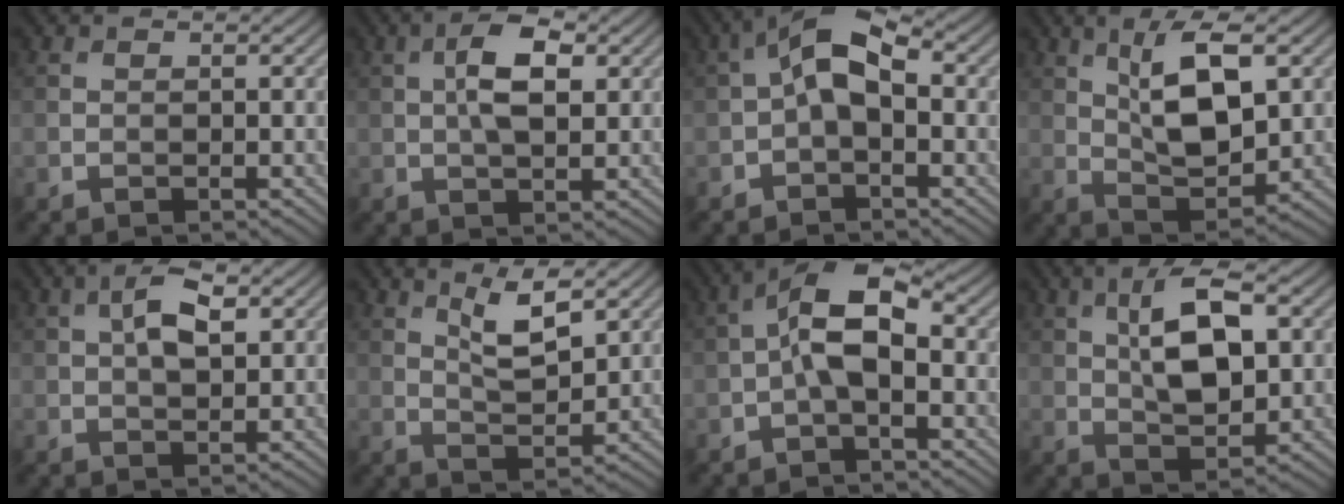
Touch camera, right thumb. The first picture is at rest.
{"total": 5.8, "force": [1.2, 2.5, 5.1], "torque": [-0.096, 0.005, 0.018]}
{"total": 5.7, "force": [0.1, 3.1, 4.8], "torque": [-0.093, 0.015, -0.007]}
{"total": 9.4, "force": [2.7, 3.8, 8.2], "torque": [-0.155, 0.003, 0.048]}
{"total": 5.1, "force": [1.4, 2.3, 4.3], "torque": [-0.084, 0.006, 0.022]}
{"total": 5.5, "force": [2.9, 1.6, 4.4], "torque": [-0.092, -0.008, 0.056]}
{"total": 6.6, "force": [-0.6, 2.8, 5.9], "torque": [-0.116, 0.019, -0.022]}
{"total": 9.3, "force": [2.1, 4.1, 8.1], "torque": [-0.151, 0.009, 0.033]}